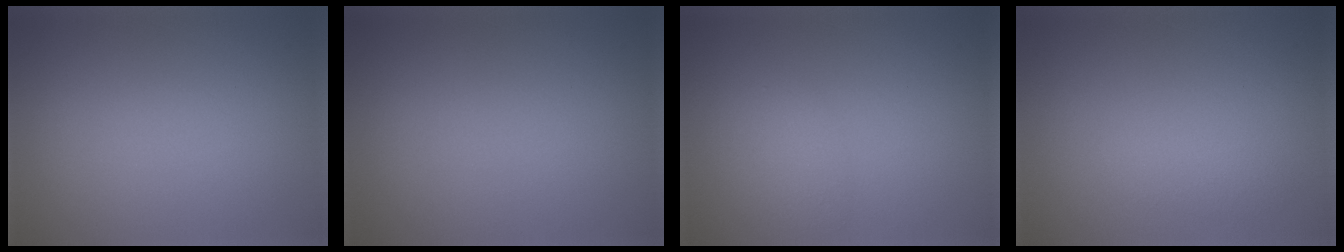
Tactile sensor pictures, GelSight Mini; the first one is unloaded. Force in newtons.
{"total": 0.0}
{"total": 1.2, "press": 1.2, "slide": 0.1}
{"total": 1.2, "press": 1.2, "slide": 0.0}